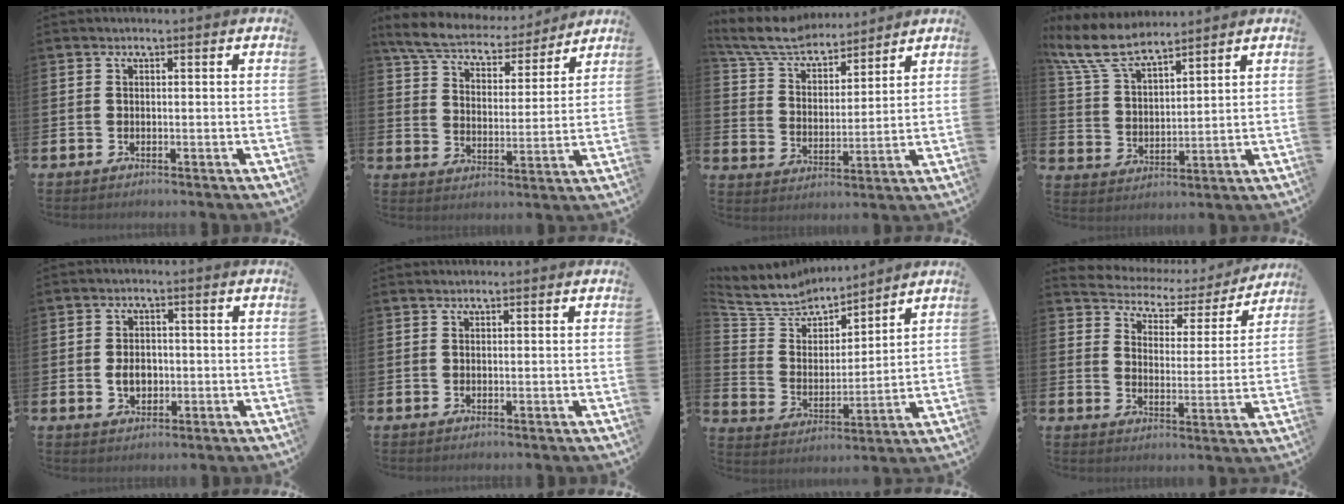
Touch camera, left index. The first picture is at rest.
{"total": 7.6, "force": [7.1, 1.8, 1.9], "torque": [-0.077, -0.046, 0.127]}
{"total": 7.4, "force": [6.9, 2.1, 1.4], "torque": [-0.068, -0.042, 0.123]}
{"total": 8.4, "force": [7.5, 2.1, 3.3], "torque": [-0.097, -0.027, 0.137]}
{"total": 3.3, "force": [-0.3, 2.4, 2.2], "torque": [-0.028, 0.000, -0.013]}
{"total": 0.8, "force": [0.7, 0.2, 0.1], "torque": [0.000, 0.001, 0.013]}
{"total": 7.0, "force": [6.7, 2.2, 0.6], "torque": [-0.062, -0.055, 0.115]}
{"total": 4.0, "force": [3.5, 1.9, 0.4], "torque": [-0.037, -0.028, 0.052]}